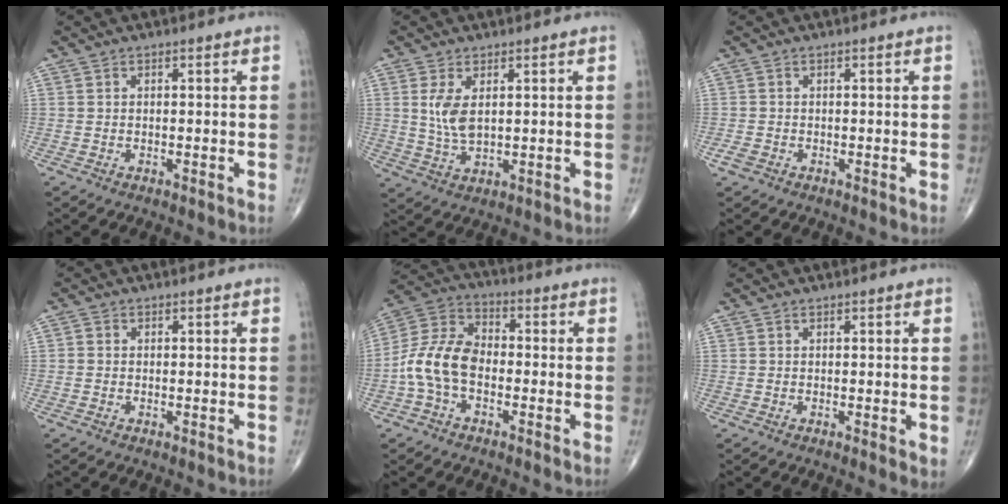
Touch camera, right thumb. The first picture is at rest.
{"total": 5.7, "force": [1.4, 2.8, 4.8], "torque": [-0.097, -0.011, 0.037]}
{"total": 1.6, "force": [-0.7, 1.1, 0.9], "torque": [-0.022, -0.003, -0.016]}
{"total": 0.7, "force": [0.0, 0.7, 0.3], "torque": [-0.002, 0.001, -0.004]}
{"total": 11.1, "force": [-2.6, 7.2, 8.1], "torque": [-0.155, 0.037, -0.062]}
{"total": 1.7, "force": [0.3, 0.6, 1.6], "torque": [-0.023, -0.006, 0.005]}